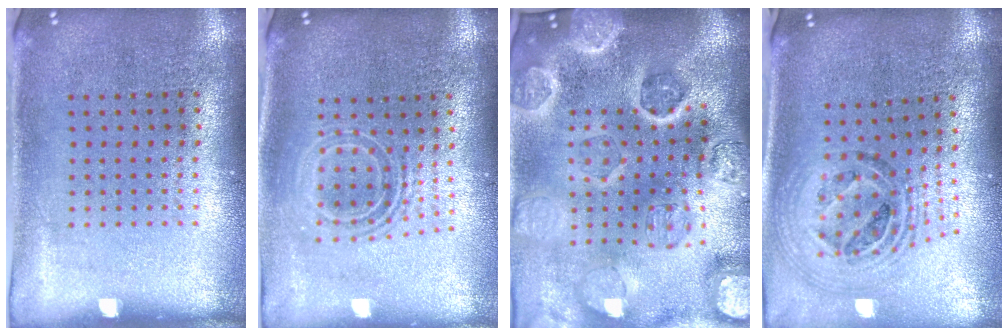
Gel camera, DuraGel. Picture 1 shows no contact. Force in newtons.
{"total": 1.6, "press": 1.3, "slide": 1.0}
{"total": 5.5, "press": 4.6, "slide": 2.9}
{"total": 1.7, "press": 1.5, "slide": 0.8}